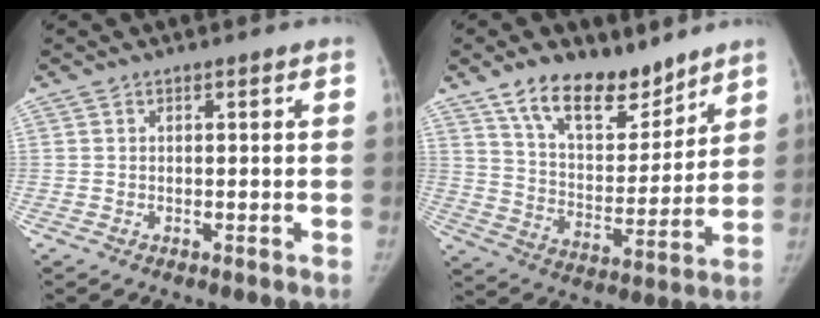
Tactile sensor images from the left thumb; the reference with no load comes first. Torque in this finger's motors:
{"motor_torque": [0.13, 0.14, 1.15, -0.98, 0.07]}